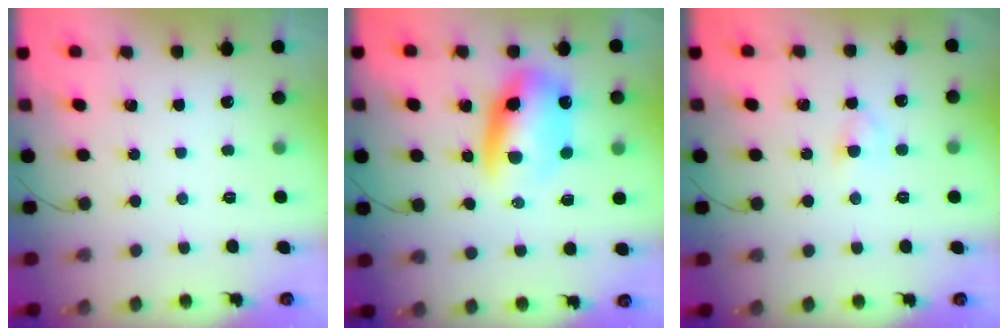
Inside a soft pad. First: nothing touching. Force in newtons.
{"total": 11.3, "press": 10.9, "slide": 2.9}
{"total": 3.3, "press": 3.1, "slide": 0.9}